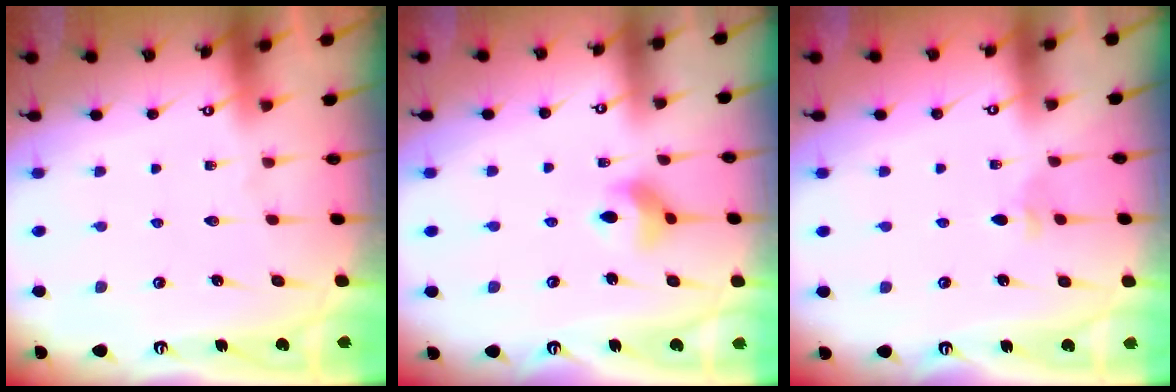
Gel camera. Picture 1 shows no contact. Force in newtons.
{"total": 8.0, "press": 8.0, "slide": 1.1}
{"total": 2.3, "press": 2.2, "slide": 0.8}